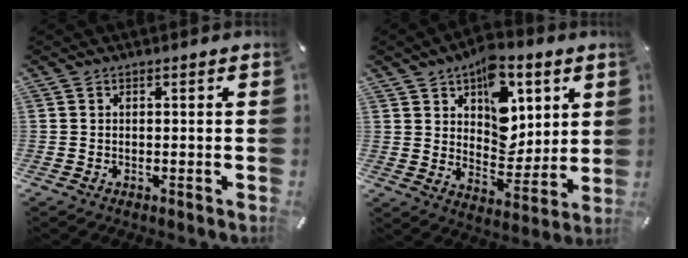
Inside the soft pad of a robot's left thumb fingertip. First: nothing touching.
{"total": 13.9, "force": [6.8, 9.3, 7.7], "torque": [-0.106, -0.044, 0.124]}